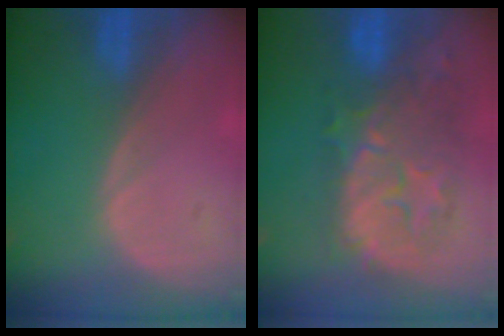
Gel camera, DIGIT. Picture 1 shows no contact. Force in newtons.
{"total": 10.1, "press": 9.6, "slide": 3.0}